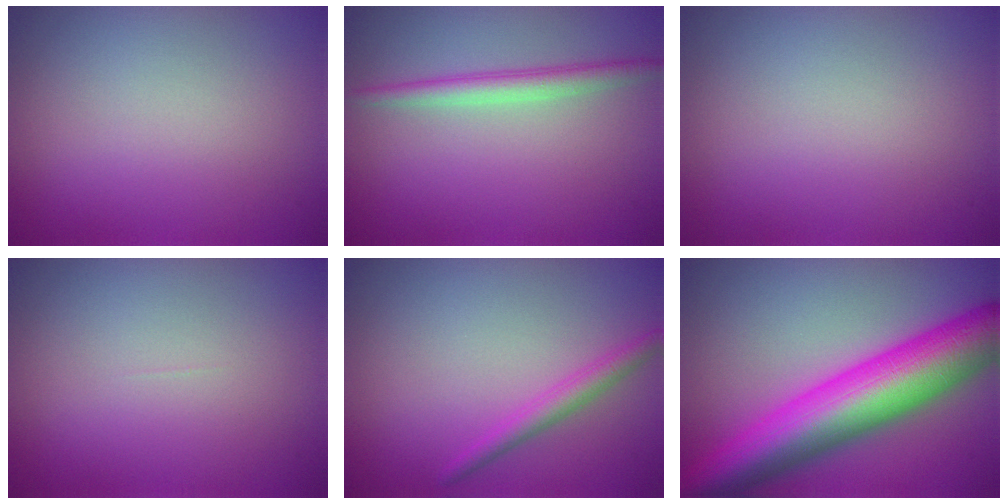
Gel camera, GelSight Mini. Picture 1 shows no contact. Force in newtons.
{"total": 2.4, "press": 2.4, "slide": 0.0}
{"total": 0.0}
{"total": 0.0}
{"total": 2.0, "press": 2.0, "slide": 0.0}
{"total": 12.1, "press": 12.1, "slide": 0.2}